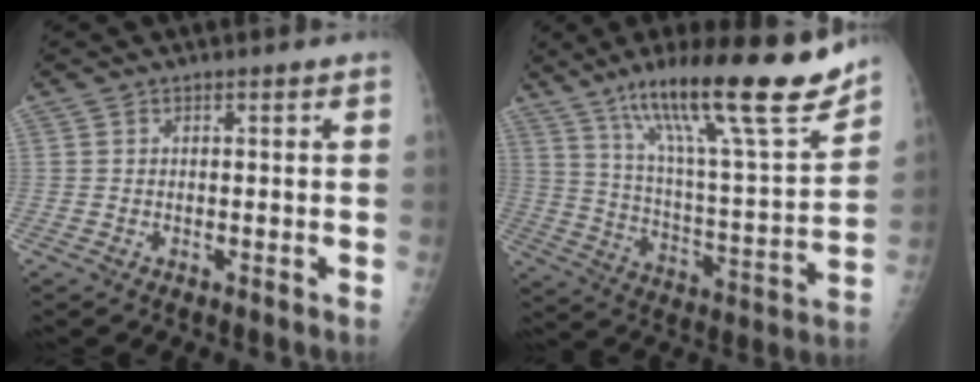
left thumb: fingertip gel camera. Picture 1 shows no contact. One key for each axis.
{"total": 25.5, "fx": 17.3, "fy": 4.1, "fz": 18.3, "tx": -0.275, "ty": -0.064, "tz": 0.287}